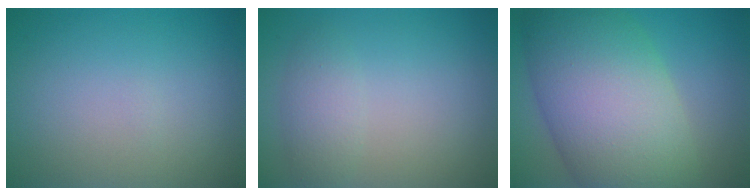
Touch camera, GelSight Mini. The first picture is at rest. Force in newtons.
{"total": 2.1, "press": 2.1, "slide": 0.2}
{"total": 13.8, "press": 13.8, "slide": 0.7}